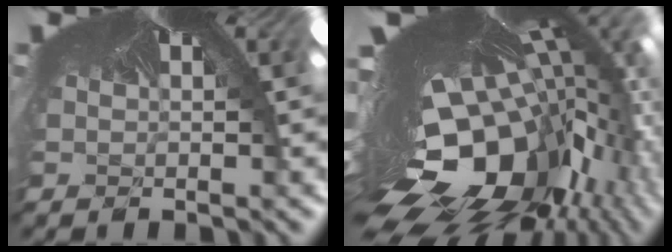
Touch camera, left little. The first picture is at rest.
{"total": 10.1, "force": [-9.1, 3.7, 2.4], "torque": [-0.073, -0.102, -0.120]}